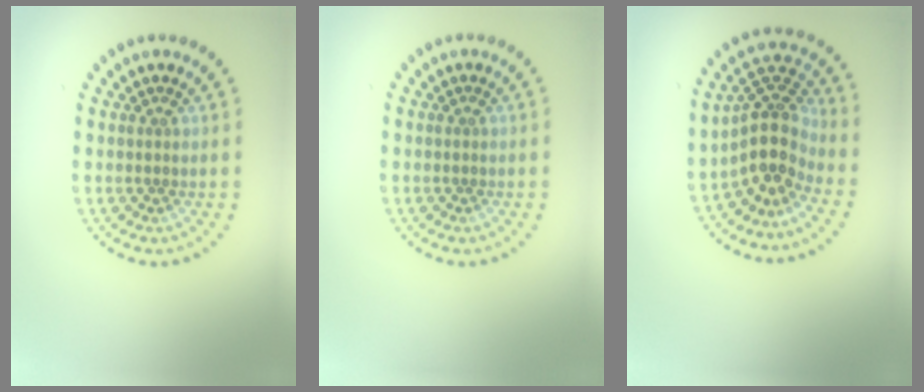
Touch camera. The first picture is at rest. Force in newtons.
{"total": 0.0}
{"total": 4.4, "press": 3.4, "slide": 2.8}